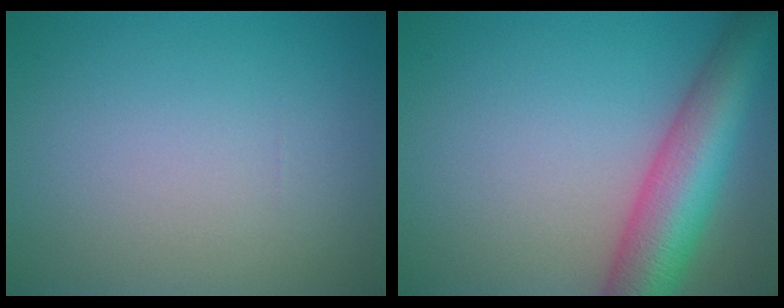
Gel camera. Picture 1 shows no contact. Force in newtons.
{"total": 8.9, "press": 8.9, "slide": 0.4}